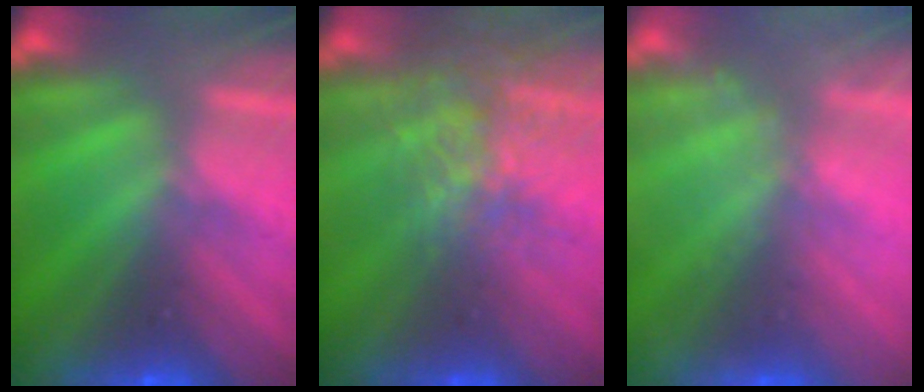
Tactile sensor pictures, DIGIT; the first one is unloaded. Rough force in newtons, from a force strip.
{"total": 3.7}
{"total": 2.4}